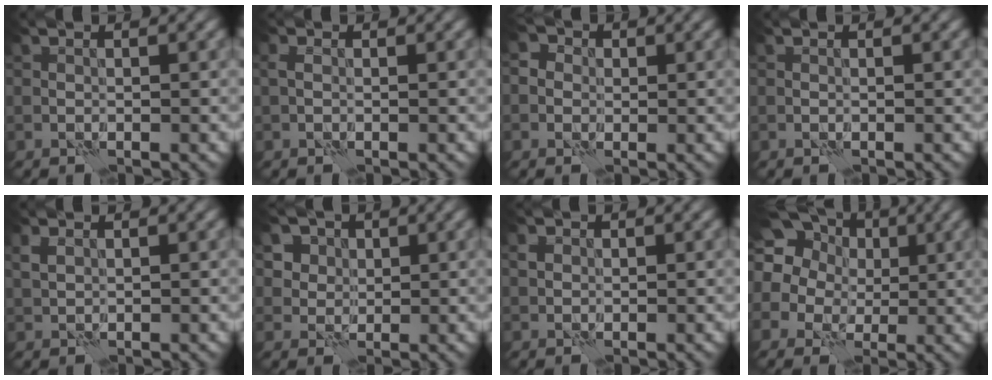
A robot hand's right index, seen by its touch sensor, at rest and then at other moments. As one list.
[{"total": 1.0, "force": [0.0, 0.7, 0.7], "torque": [-0.015, 0.002, -0.003]}, {"total": 3.2, "force": [0.7, 2.9, 1.2], "torque": [0.003, 0.014, -0.017]}, {"total": 0.0}, {"total": 1.2, "force": [0.6, 0.8, 0.7], "torque": [-0.021, 0.003, 0.013]}, {"total": 7.2, "force": [3.6, 5.5, 3.0], "torque": [-0.066, 0.008, 0.048]}, {"total": 1.0, "force": [0.3, 1.0, 0.3], "torque": [-0.004, 0.003, 0.004]}, {"total": 15.6, "force": [6.2, 12.5, 6.8], "torque": [-0.165, 0.038, 0.083]}]